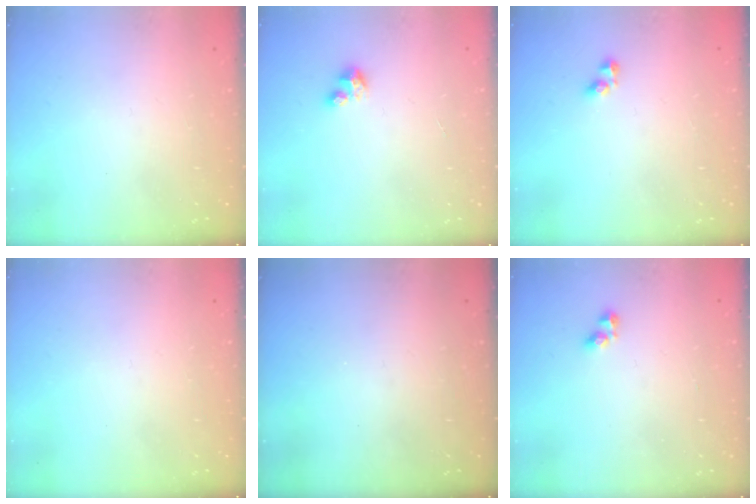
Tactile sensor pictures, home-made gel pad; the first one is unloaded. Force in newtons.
{"total": 4.1, "press": 4.0, "slide": 0.3}
{"total": 2.8, "press": 2.8, "slide": 0.1}
{"total": 0.0}
{"total": 0.0}
{"total": 3.0, "press": 2.9, "slide": 0.9}